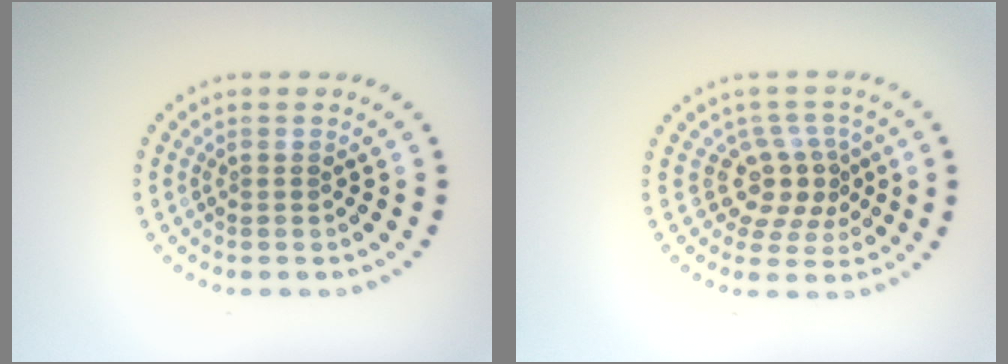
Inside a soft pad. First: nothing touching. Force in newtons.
{"total": 3.4, "press": 2.6, "slide": 2.2}